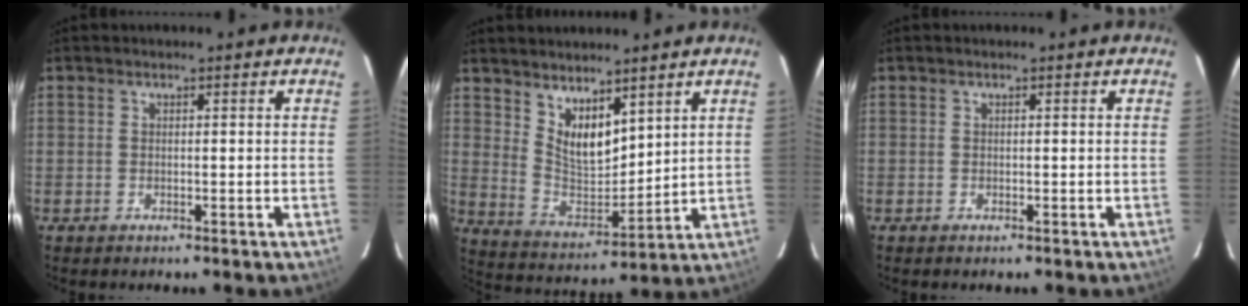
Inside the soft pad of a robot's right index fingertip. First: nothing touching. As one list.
[{"total": 9.6, "force": [6.2, 4.4, 5.8], "torque": [-0.098, -0.010, 0.129]}, {"total": 0.0}]